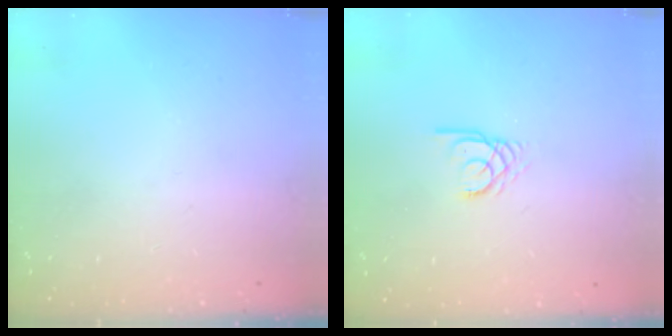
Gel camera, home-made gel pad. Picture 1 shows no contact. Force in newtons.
{"total": 2.4, "press": 2.4, "slide": 0.3}